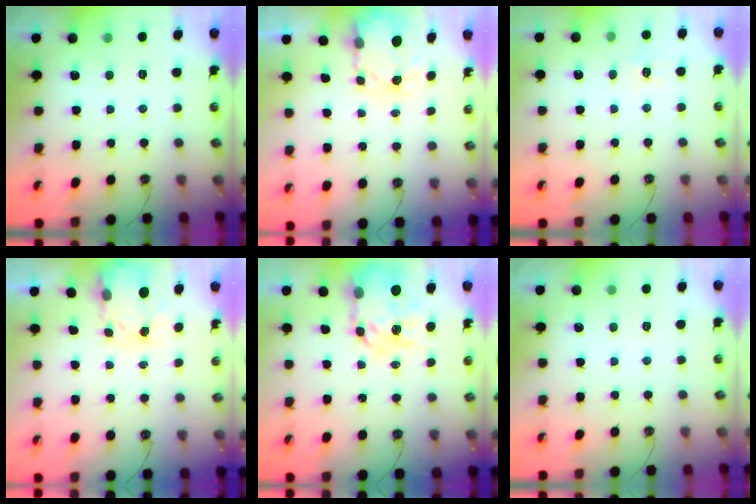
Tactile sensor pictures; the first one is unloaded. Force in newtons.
{"total": 3.7, "press": 3.7, "slide": 0.3}
{"total": 5.5, "press": 5.5, "slide": 0.7}
{"total": 3.5, "press": 3.4, "slide": 0.6}
{"total": 12.3, "press": 12.3, "slide": 1.0}
{"total": 0.0}